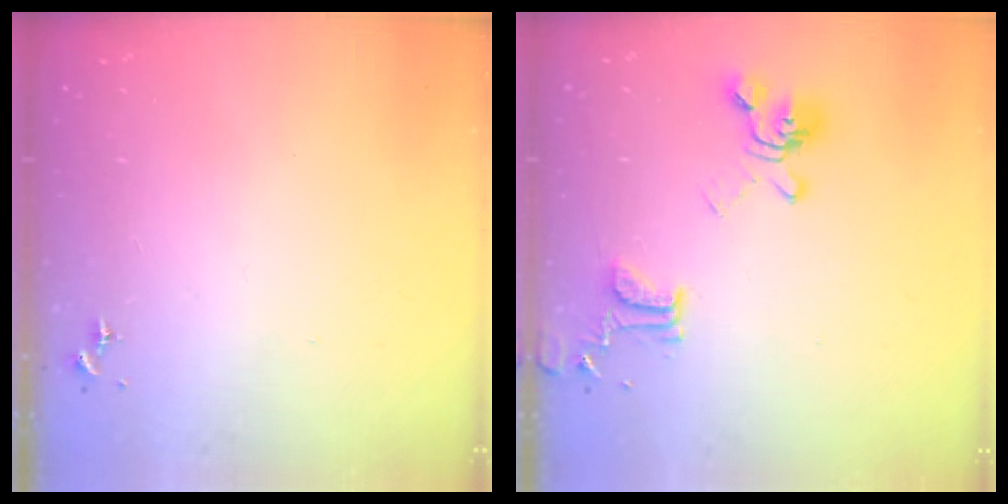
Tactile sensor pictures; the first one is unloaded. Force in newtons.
{"total": 16.2, "press": 16.2, "slide": 1.7}